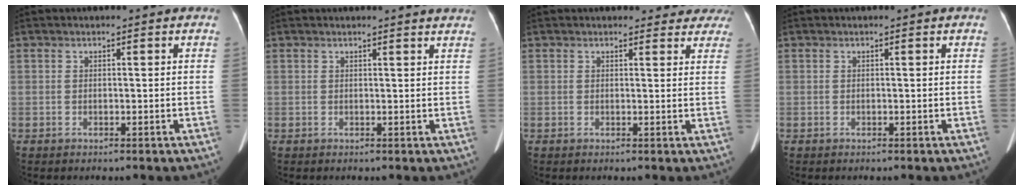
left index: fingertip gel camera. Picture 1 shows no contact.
{"total": 4.5, "force": [4.4, 0.5, 1.0], "torque": [-0.010, 0.001, 0.032]}
{"total": 8.1, "force": [7.4, 3.0, 1.1], "torque": [0.025, 0.000, 0.057]}
{"total": 0.0}